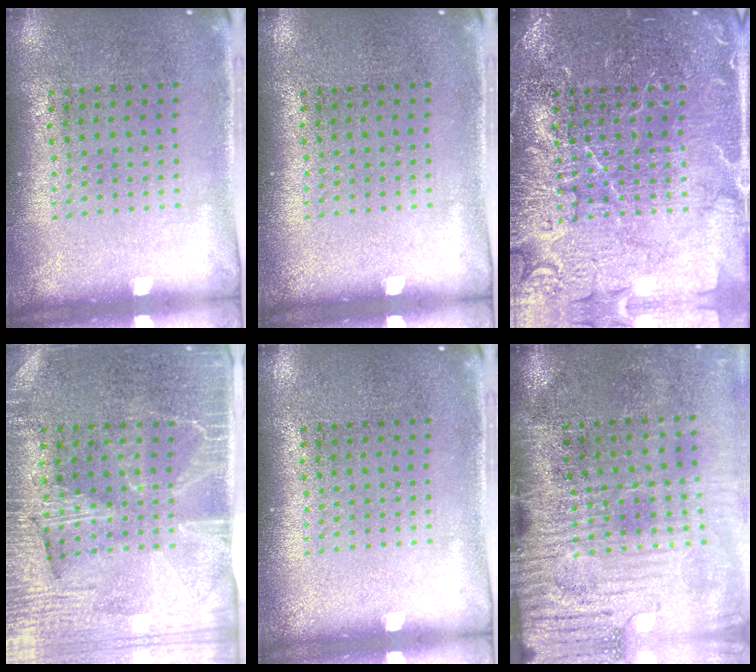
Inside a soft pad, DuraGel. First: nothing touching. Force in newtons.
{"total": 0.0}
{"total": 6.7, "press": 6.6, "slide": 1.0}
{"total": 4.1, "press": 3.7, "slide": 1.7}
{"total": 0.0}
{"total": 4.8, "press": 4.0, "slide": 2.6}